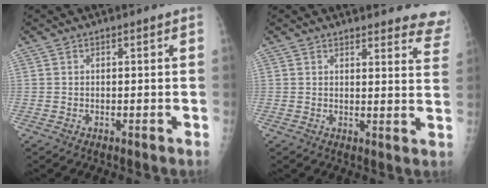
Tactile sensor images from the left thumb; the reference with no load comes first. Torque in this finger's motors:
{"motor_torque": [-0.12, -0.09, -0.16, -0.22, 0.05]}